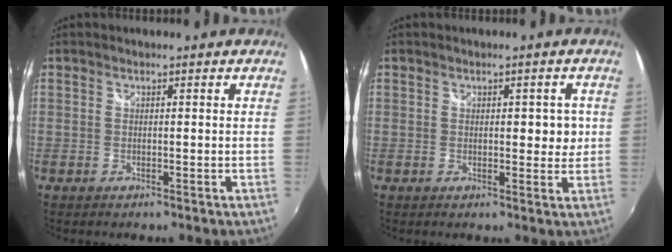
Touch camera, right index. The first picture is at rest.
{"total": 3.1, "force": [0.3, 2.0, 2.3], "torque": [-0.023, 0.005, 0.005]}